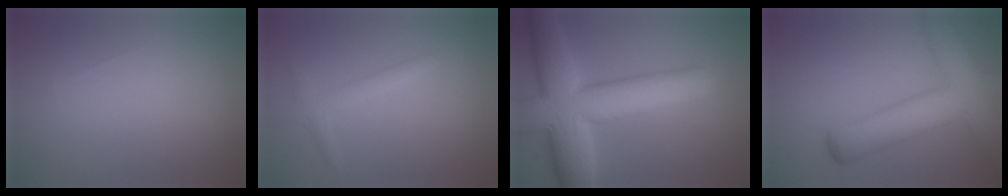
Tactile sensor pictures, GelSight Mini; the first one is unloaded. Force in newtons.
{"total": 1.6, "press": 1.6, "slide": 0.1}
{"total": 12.4, "press": 12.4, "slide": 0.6}
{"total": 7.7, "press": 7.7, "slide": 0.7}